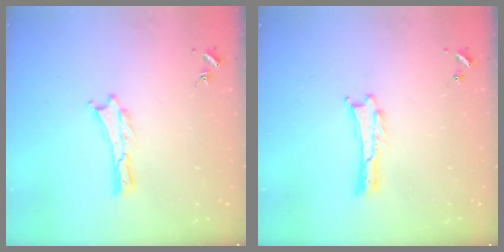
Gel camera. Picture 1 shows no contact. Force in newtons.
{"total": 0.0}